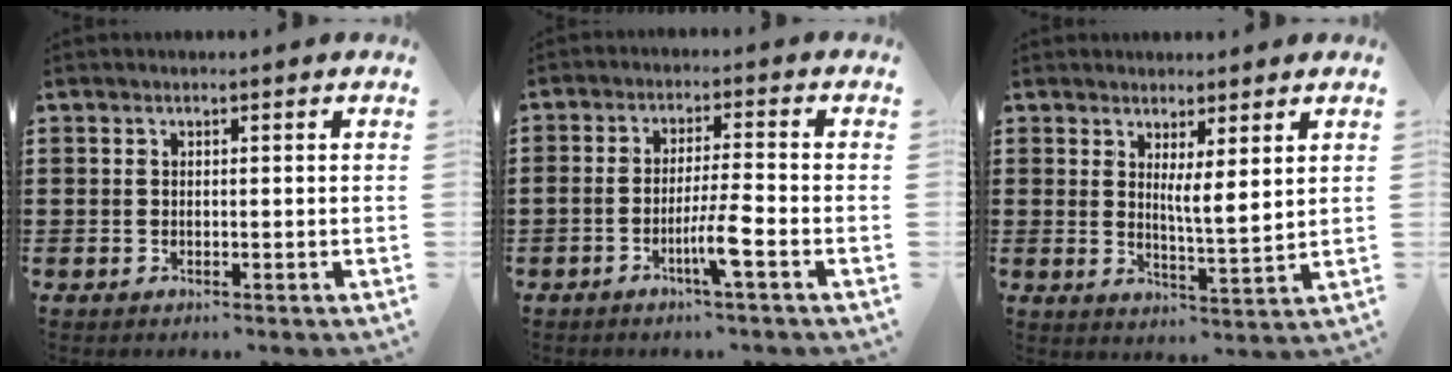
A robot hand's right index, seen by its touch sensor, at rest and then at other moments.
{"total": 5.3, "force": [-2.6, 0.0, 4.6], "torque": [-0.091, -0.011, -0.050]}
{"total": 4.1, "force": [2.4, 0.3, 3.3], "torque": [-0.062, -0.013, 0.039]}